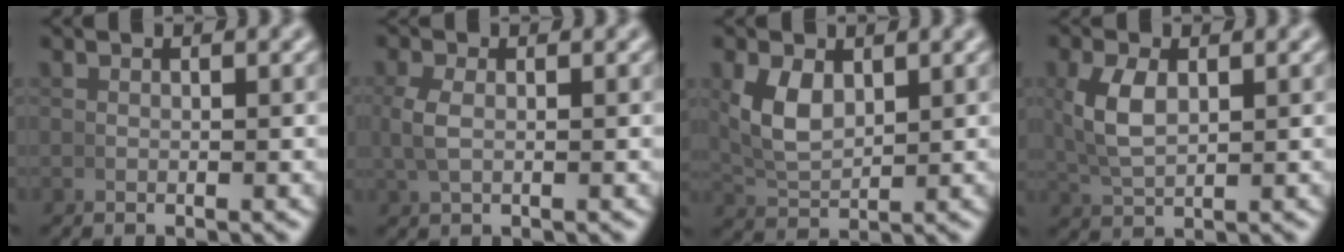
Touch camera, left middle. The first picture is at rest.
{"total": 1.9, "force": [0.3, 0.8, 1.7], "torque": [-0.047, 0.002, 0.010]}
{"total": 3.9, "force": [1.2, 2.4, 2.8], "torque": [-0.068, -0.006, 0.034]}
{"total": 3.5, "force": [0.9, 1.8, 2.9], "torque": [-0.069, -0.001, 0.026]}